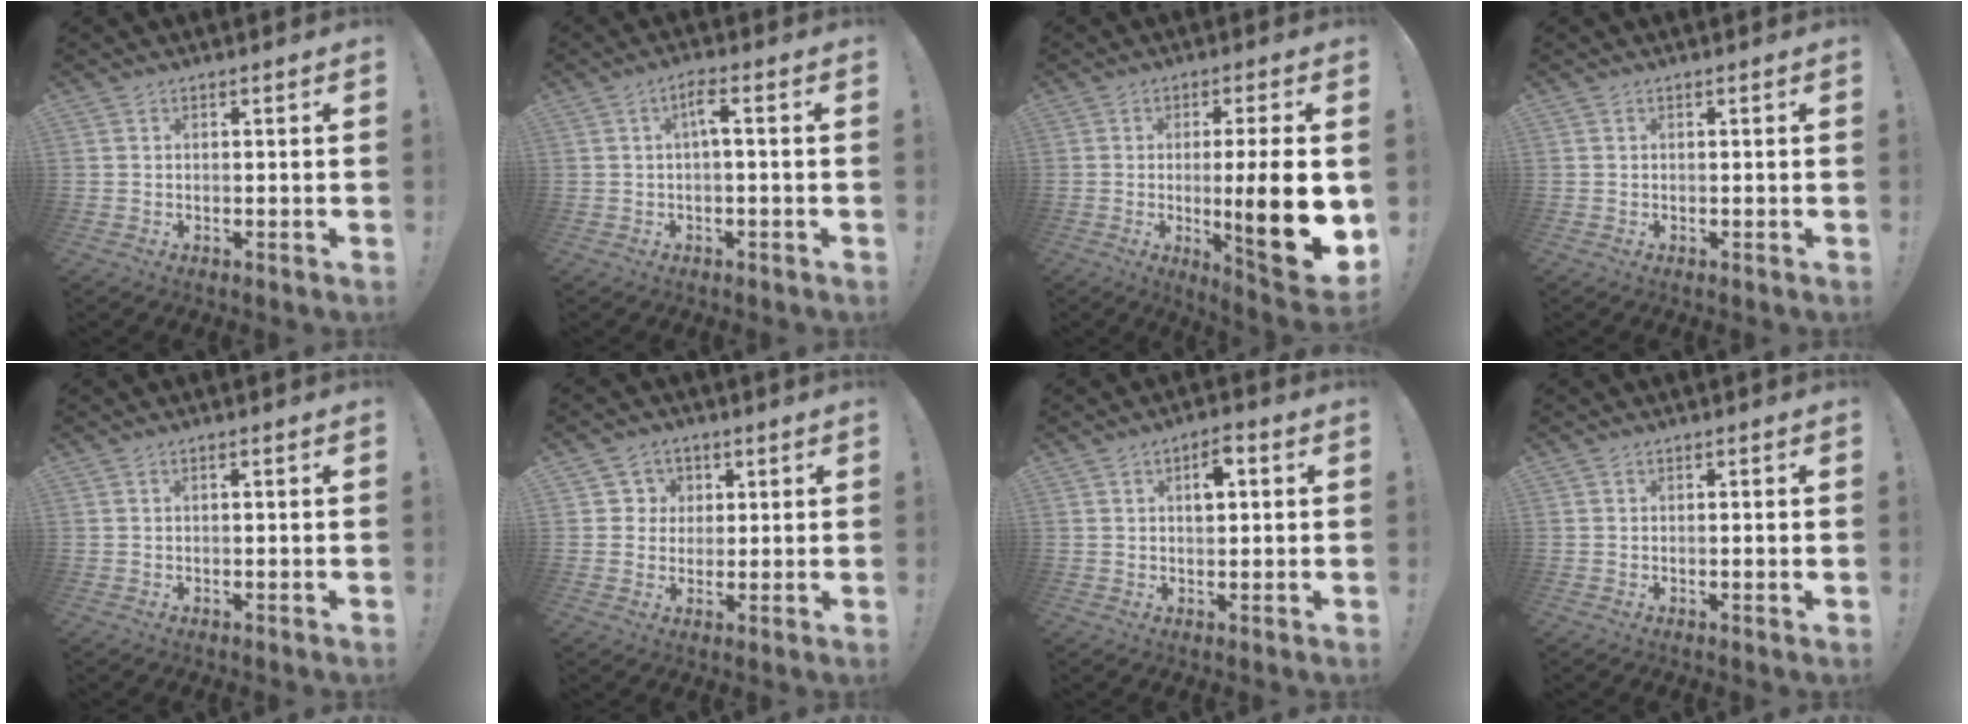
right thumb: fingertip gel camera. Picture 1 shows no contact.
{"total": 3.8, "force": [0.3, 0.6, 3.8], "torque": [-0.067, 0.003, -0.002]}
{"total": 17.4, "force": [-2.5, 2.2, 17.1], "torque": [-0.248, -0.002, -0.029]}
{"total": 0.0}
{"total": 0.6, "force": [-0.3, 0.0, 0.5], "torque": [-0.010, 0.000, -0.005]}
{"total": 1.6, "force": [0.7, 1.4, 0.3], "torque": [0.002, -0.004, 0.010]}
{"total": 4.9, "force": [1.2, 2.7, 3.9], "torque": [-0.041, -0.003, 0.012]}
{"total": 1.1, "force": [-0.3, -0.2, 1.0], "torque": [-0.016, -0.001, -0.006]}